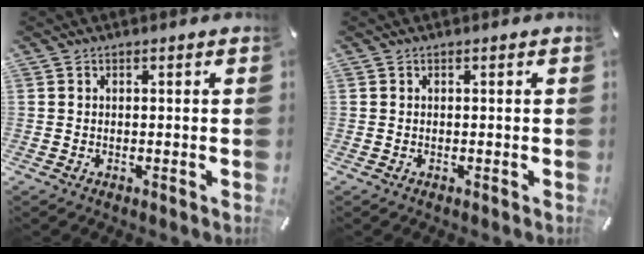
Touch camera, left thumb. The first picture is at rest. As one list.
[{"total": 0.0}]